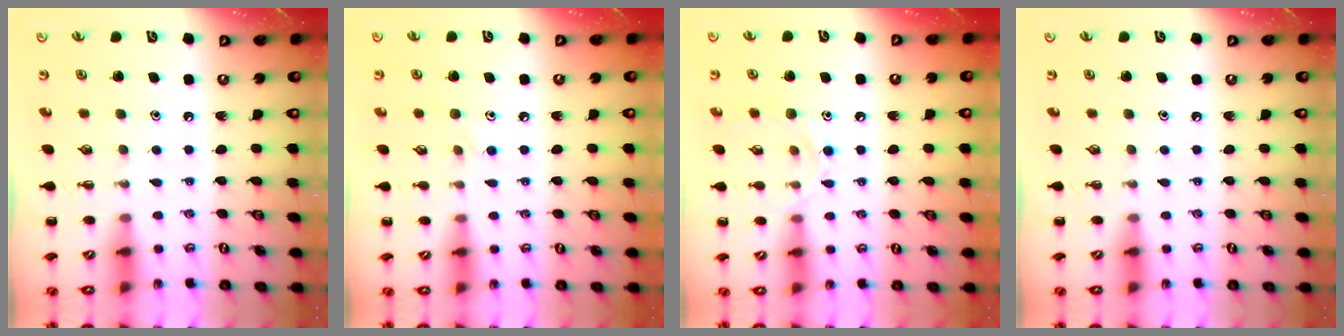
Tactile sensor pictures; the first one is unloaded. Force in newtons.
{"total": 6.2, "press": 5.8, "slide": 2.0}
{"total": 8.2, "press": 8.1, "slide": 1.1}
{"total": 0.0}